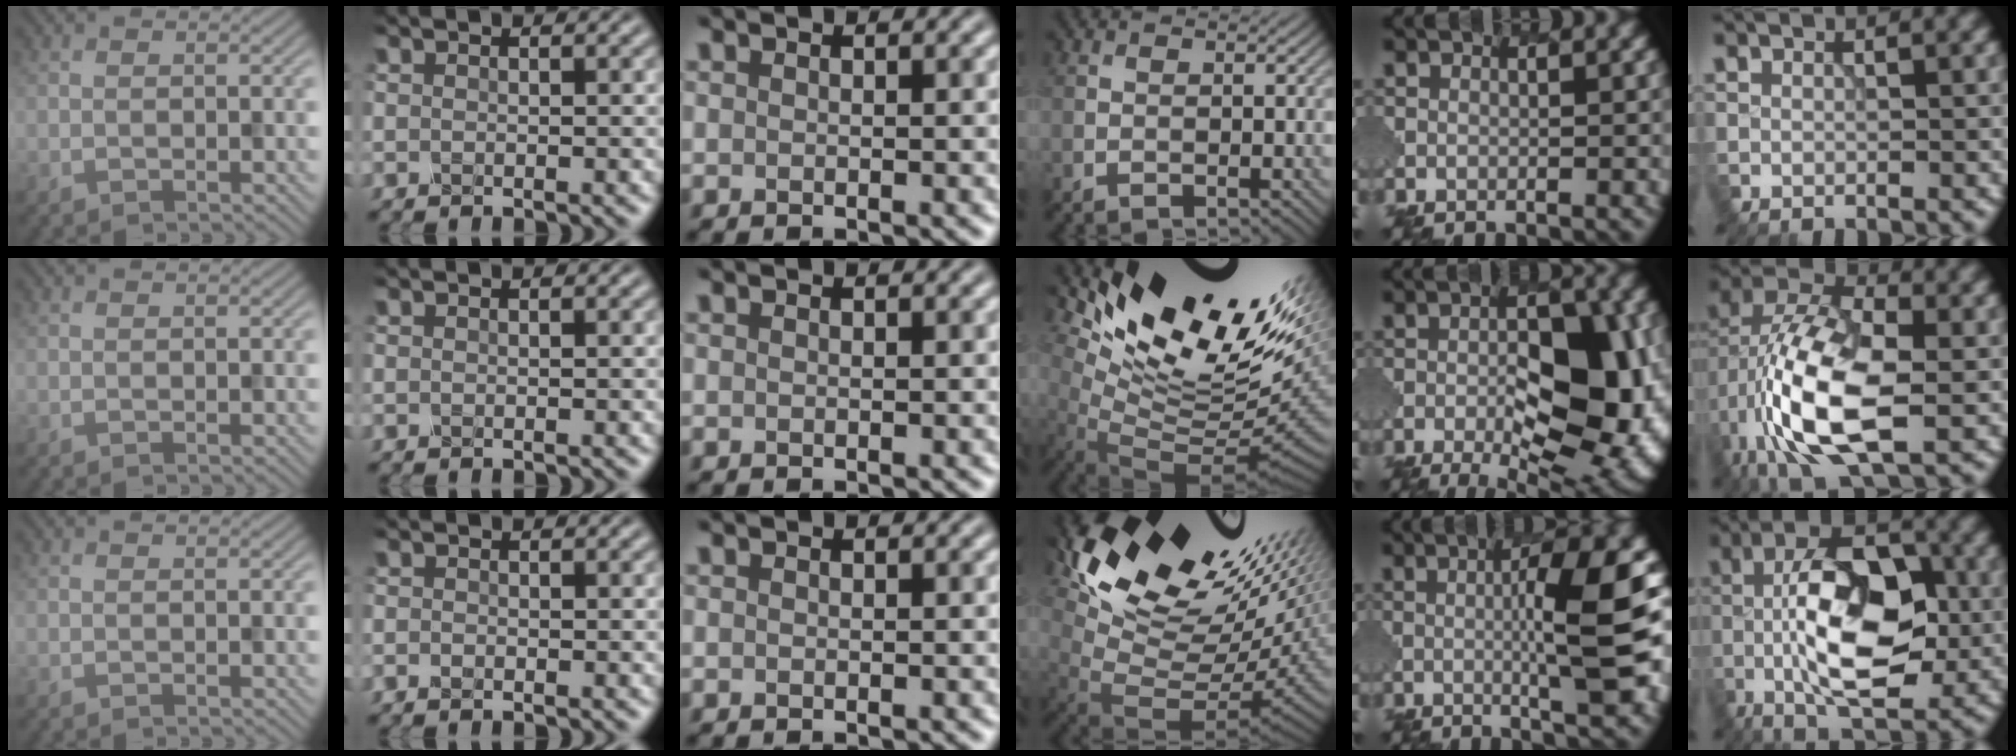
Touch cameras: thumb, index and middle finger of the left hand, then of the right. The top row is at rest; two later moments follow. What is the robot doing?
{"motion": "dispense", "object": "glue stick"}